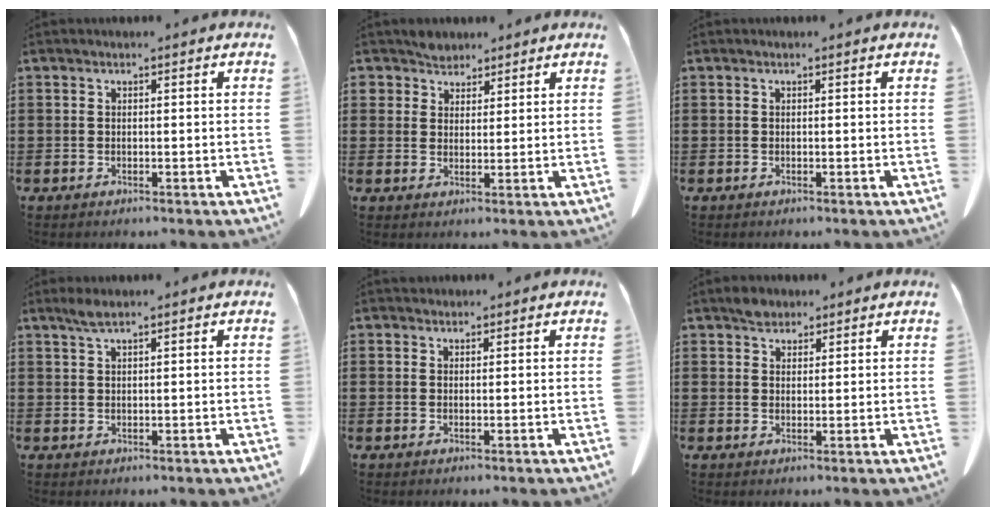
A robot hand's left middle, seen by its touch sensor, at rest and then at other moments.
{"total": 3.2, "force": [2.8, 1.6, -0.1], "torque": [-0.010, 0.005, 0.055]}
{"total": 0.0}
{"total": 2.0, "force": [1.4, 0.3, 1.4], "torque": [-0.030, 0.002, 0.025]}
{"total": 0.8, "force": [0.6, 0.4, 0.0], "torque": [-0.002, 0.002, 0.013]}
{"total": 2.5, "force": [2.1, 1.3, 0.5], "torque": [-0.006, 0.000, 0.040]}